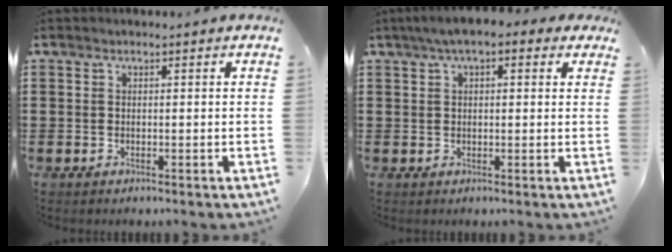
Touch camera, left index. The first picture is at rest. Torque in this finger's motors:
{"motor_torque": [2.14, 0.00, 0.52, -0.04]}